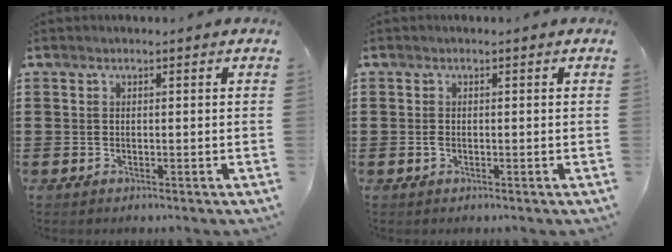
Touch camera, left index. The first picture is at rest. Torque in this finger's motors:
{"motor_torque": [0.06, -0.04, 0.02, 0.00]}